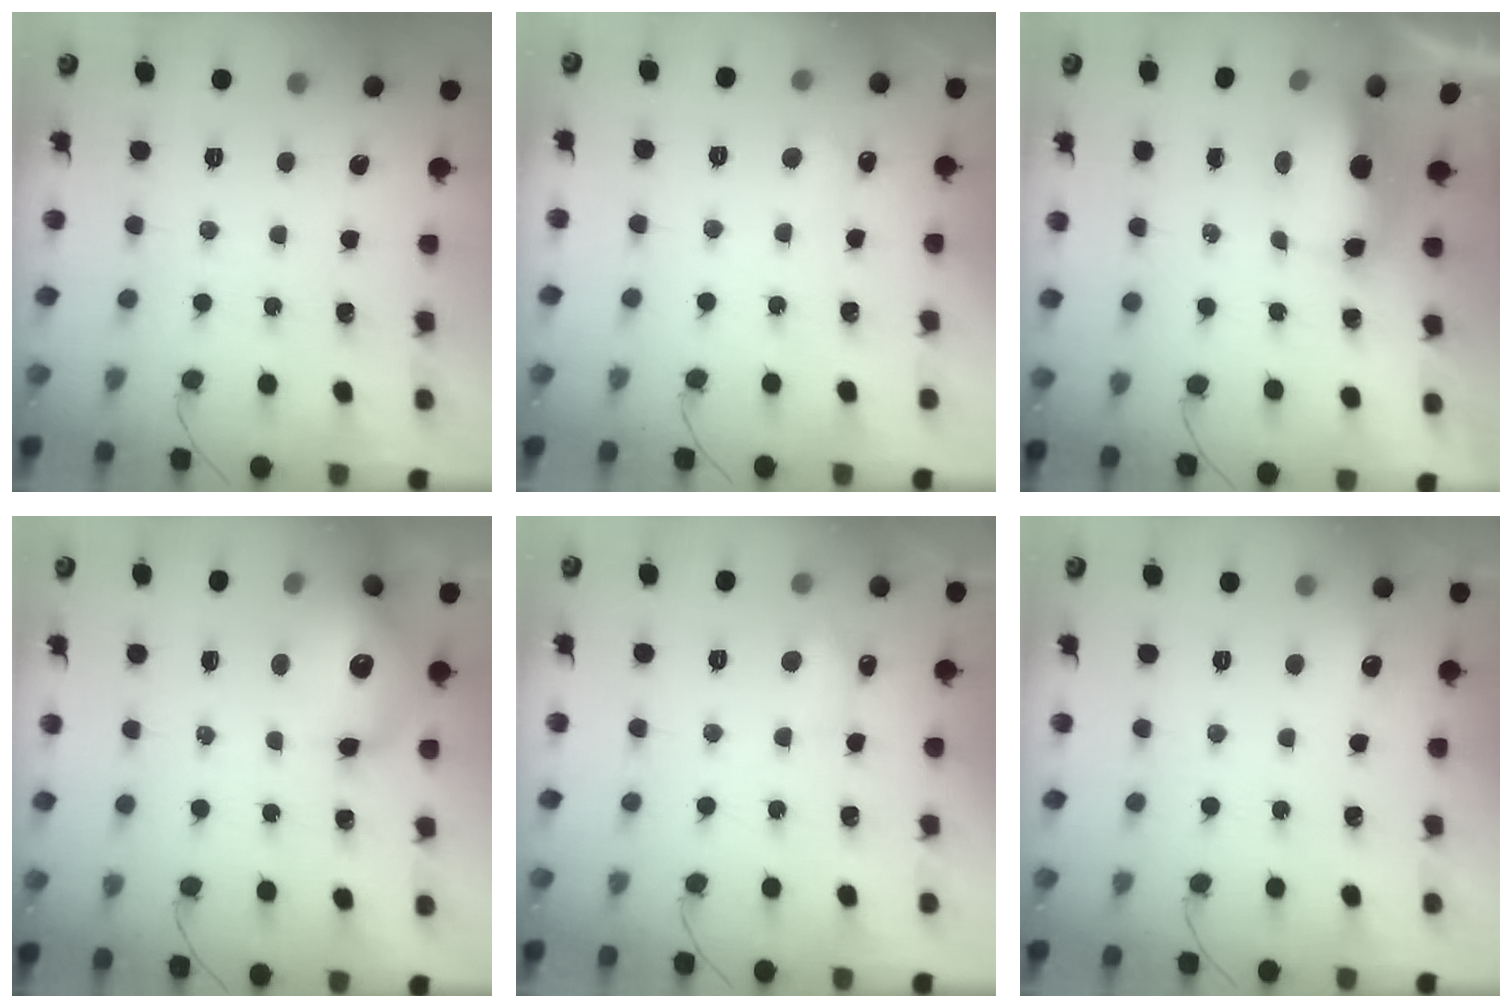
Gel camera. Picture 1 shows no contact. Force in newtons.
{"total": 3.5, "press": 3.4, "slide": 1.0}
{"total": 7.2, "press": 7.0, "slide": 1.4}
{"total": 14.6, "press": 14.2, "slide": 3.0}
{"total": 5.5, "press": 5.2, "slide": 1.5}
{"total": 5.7, "press": 5.5, "slide": 1.3}